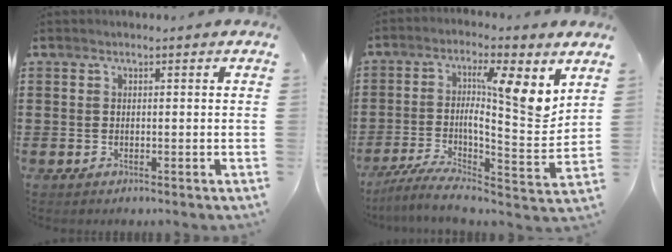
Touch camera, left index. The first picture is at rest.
{"total": 10.9, "force": [4.7, 2.4, 9.5], "torque": [-0.163, -0.035, 0.074]}